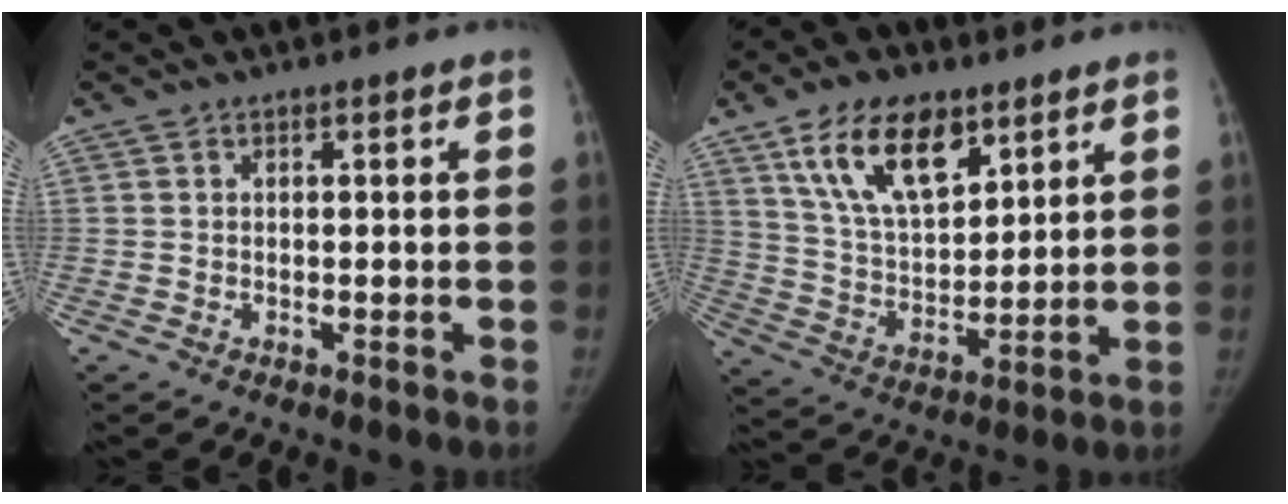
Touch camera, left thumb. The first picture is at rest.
{"total": 15.3, "force": [8.8, 7.7, 9.9], "torque": [-0.140, -0.037, 0.166]}